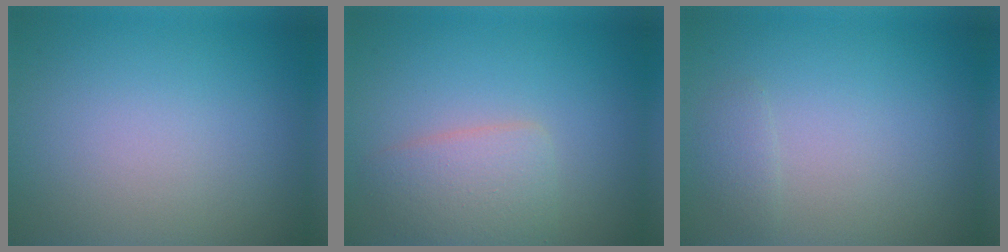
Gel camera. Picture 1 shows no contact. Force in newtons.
{"total": 3.2, "press": 3.1, "slide": 0.2}
{"total": 0.9, "press": 0.9, "slide": 0.0}